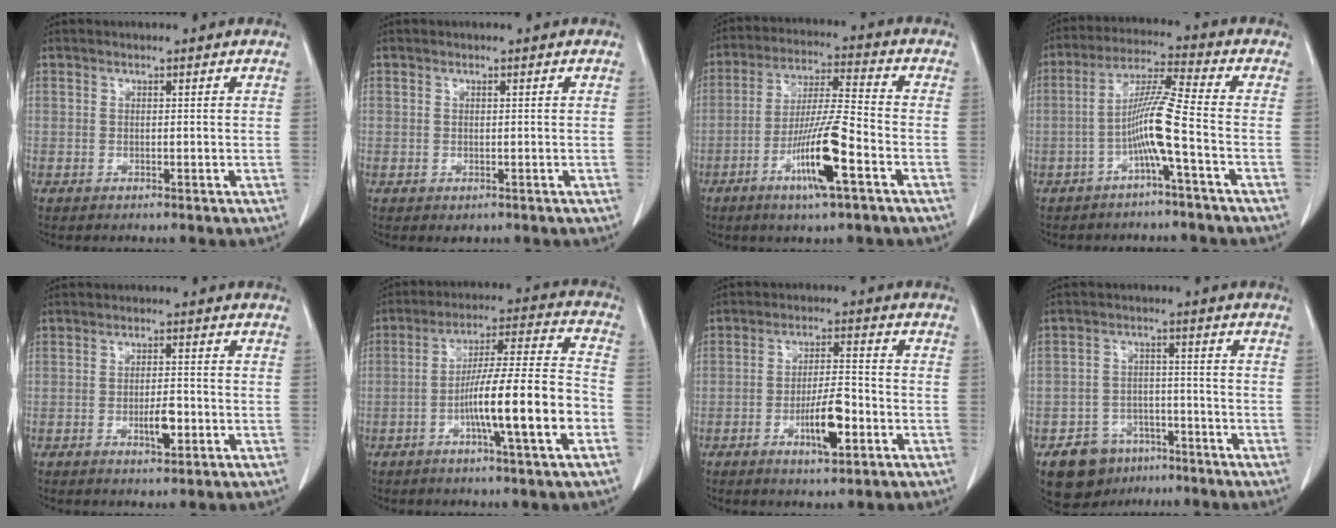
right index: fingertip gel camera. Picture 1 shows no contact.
{"total": 0.8, "force": [-0.2, 0.8, 0.3], "torque": [-0.005, 0.002, 0.003]}
{"total": 11.8, "force": [-5.2, 0.3, 10.6], "torque": [-0.199, -0.013, -0.097]}
{"total": 7.7, "force": [-2.7, -1.2, 7.1], "torque": [-0.140, 0.016, -0.054]}
{"total": 3.8, "force": [-1.3, 1.1, 3.4], "torque": [-0.060, 0.000, -0.018]}
{"total": 14.9, "force": [-4.9, 0.3, 14.1], "torque": [-0.236, 0.008, -0.081]}
{"total": 7.4, "force": [-3.0, 1.7, 6.6], "torque": [-0.121, 0.000, -0.049]}
{"total": 7.7, "force": [-5.0, 5.5, 2.0], "torque": [-0.035, 0.011, -0.072]}